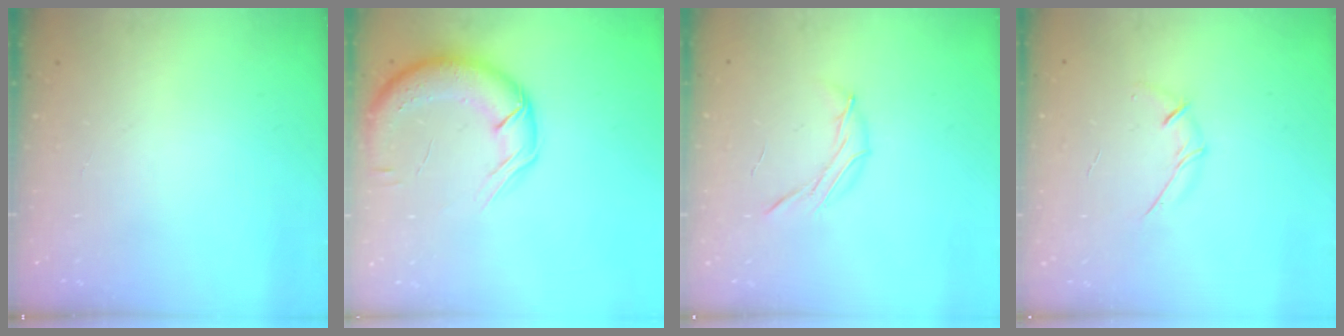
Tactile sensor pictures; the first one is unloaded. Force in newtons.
{"total": 14.4, "press": 14.0, "slide": 3.5}
{"total": 7.0, "press": 6.9, "slide": 1.4}
{"total": 5.4, "press": 5.3, "slide": 1.0}